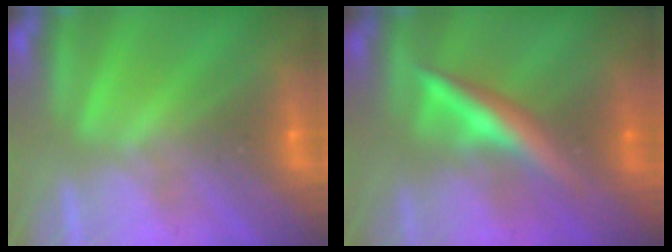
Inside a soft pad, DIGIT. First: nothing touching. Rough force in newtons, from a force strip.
{"total": 2.8}